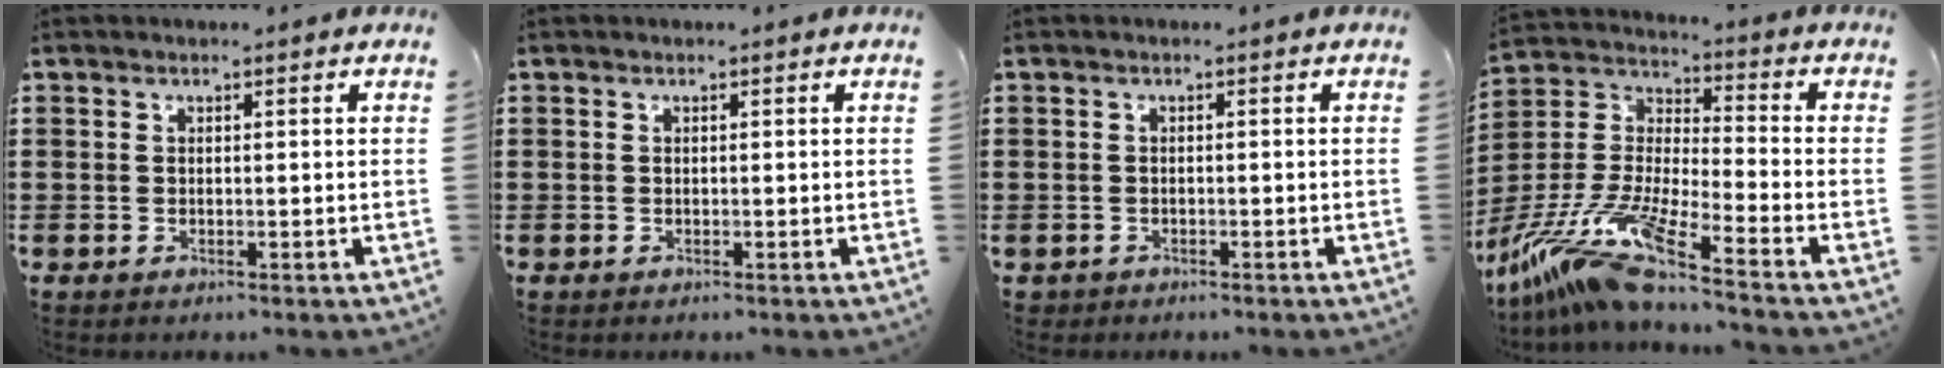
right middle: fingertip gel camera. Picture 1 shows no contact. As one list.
[{"total": 0.0}, {"total": 1.0, "force": [-0.9, 0.4, -0.1], "torque": [-0.003, 0.002, -0.019]}, {"total": 13.1, "force": [-10.5, 0.1, 7.8], "torque": [-0.184, -0.011, -0.213]}]